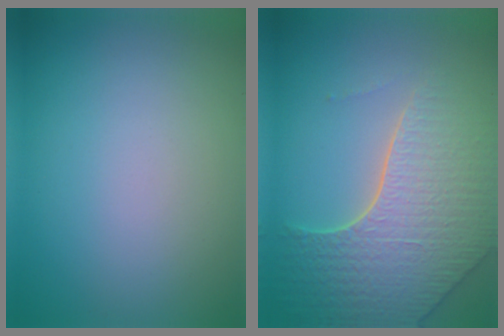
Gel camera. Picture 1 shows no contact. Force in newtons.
{"total": 7.6, "press": 5.6, "slide": 5.1}